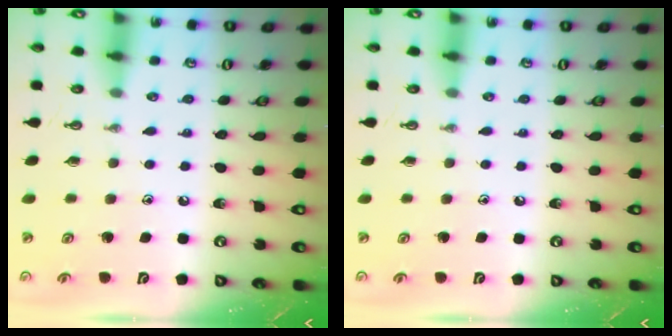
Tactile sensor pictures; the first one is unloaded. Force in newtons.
{"total": 0.0}